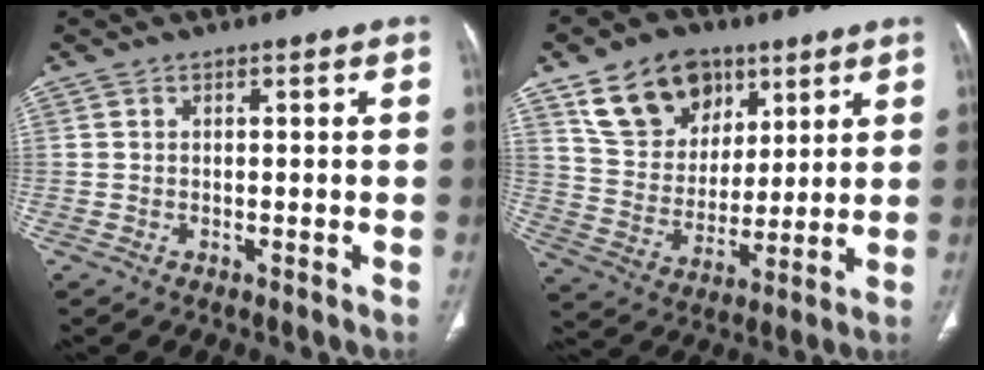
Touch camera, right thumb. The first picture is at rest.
{"total": 16.0, "force": [8.9, 11.3, 6.9], "torque": [-0.089, -0.029, 0.168]}